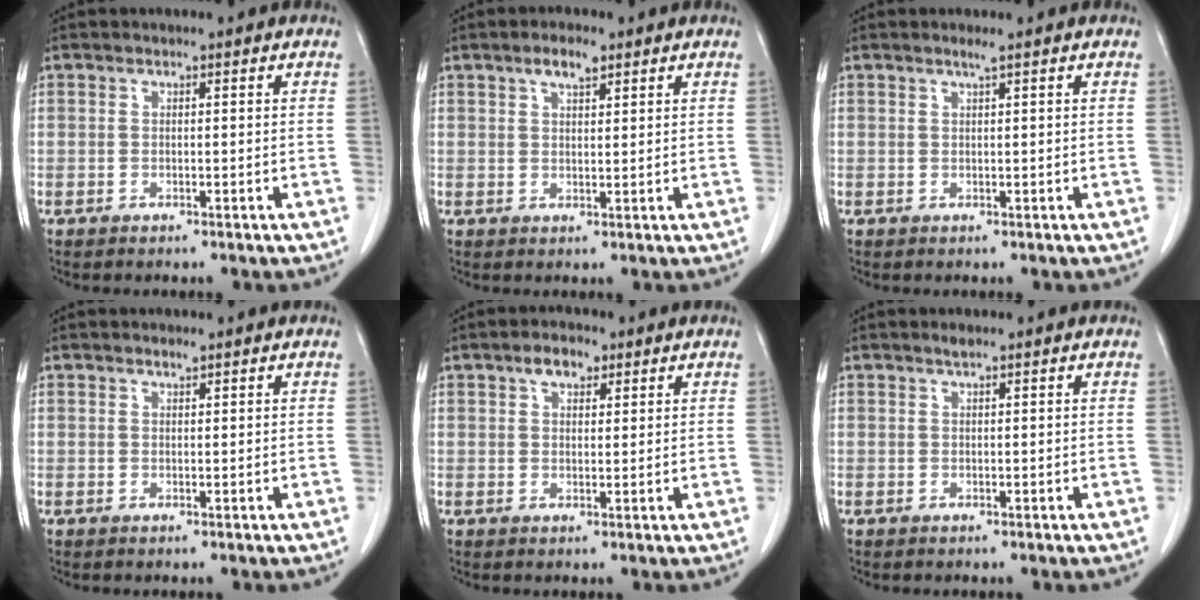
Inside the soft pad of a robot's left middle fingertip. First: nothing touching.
{"total": 3.2, "force": [2.0, 1.0, 2.2], "torque": [-0.042, 0.004, 0.035]}
{"total": 0.8, "force": [0.6, -0.3, 0.5], "torque": [-0.019, -0.005, 0.016]}
{"total": 0.7, "force": [0.6, 0.1, 0.3], "torque": [-0.013, -0.003, 0.012]}
{"total": 3.5, "force": [2.1, 1.7, 2.2], "torque": [-0.040, 0.010, 0.036]}
{"total": 0.8, "force": [0.6, 0.0, 0.5], "torque": [-0.013, 0.000, 0.014]}